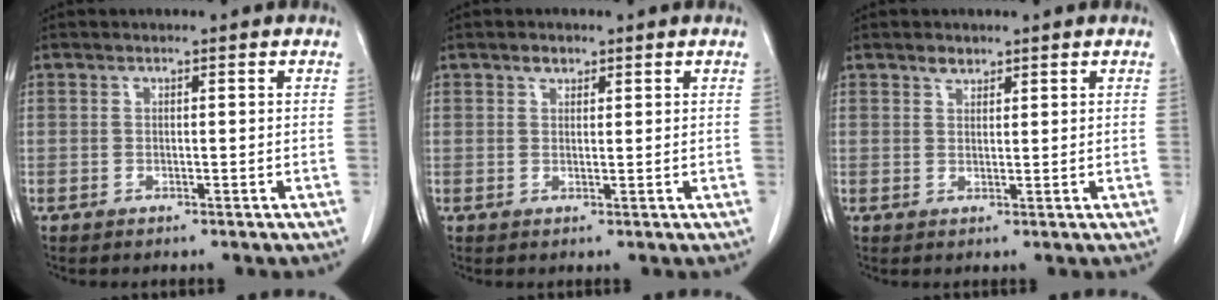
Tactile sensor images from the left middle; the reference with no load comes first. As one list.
[{"total": 1.4, "force": [1.0, 0.9, 0.6], "torque": [-0.012, 0.000, 0.015]}, {"total": 1.5, "force": [1.2, 0.7, 0.4], "torque": [-0.009, -0.003, 0.021]}]